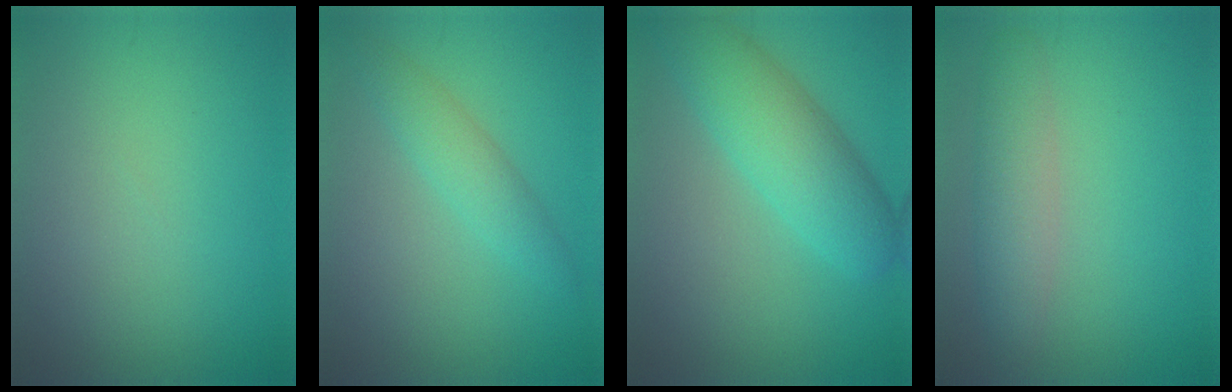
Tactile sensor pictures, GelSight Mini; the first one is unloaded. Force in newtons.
{"total": 2.5, "press": 2.5, "slide": 0.1}
{"total": 5.8, "press": 5.8, "slide": 0.2}
{"total": 3.6, "press": 3.6, "slide": 0.3}